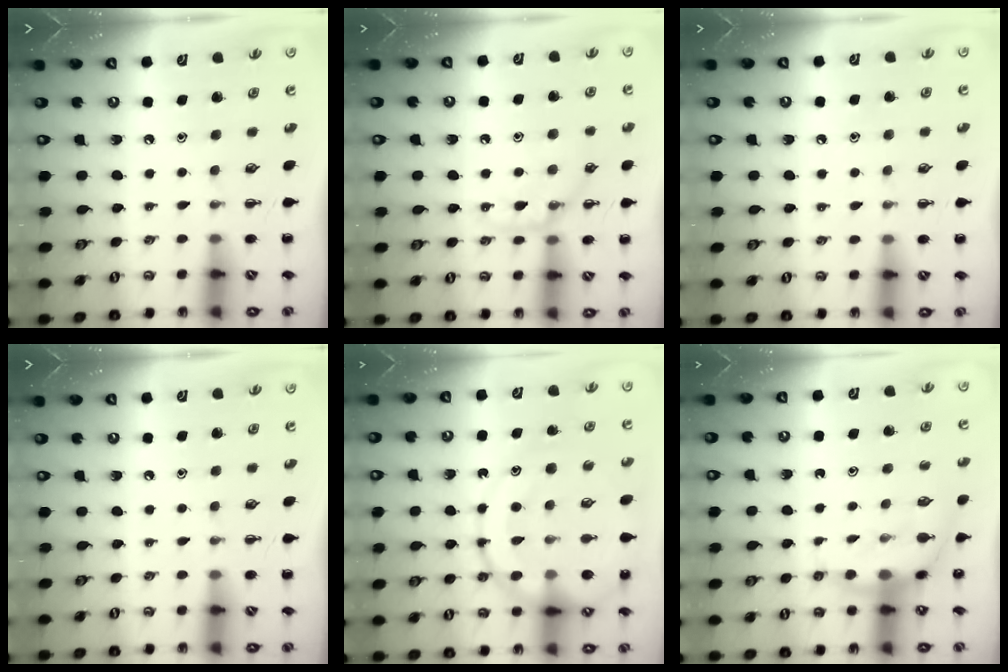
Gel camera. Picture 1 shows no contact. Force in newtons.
{"total": 10.3, "press": 10.3, "slide": 0.9}
{"total": 7.4, "press": 7.1, "slide": 2.1}
{"total": 0.0}
{"total": 21.0, "press": 20.8, "slide": 2.9}
{"total": 7.3, "press": 7.2, "slide": 1.1}